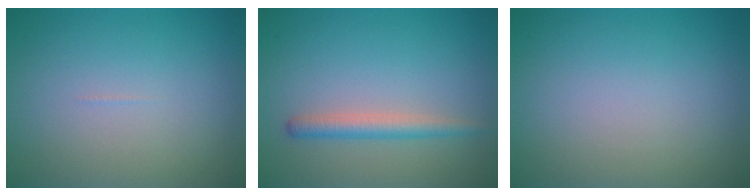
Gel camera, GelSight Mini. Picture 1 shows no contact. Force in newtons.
{"total": 2.2, "press": 2.2, "slide": 0.0}
{"total": 0.0}